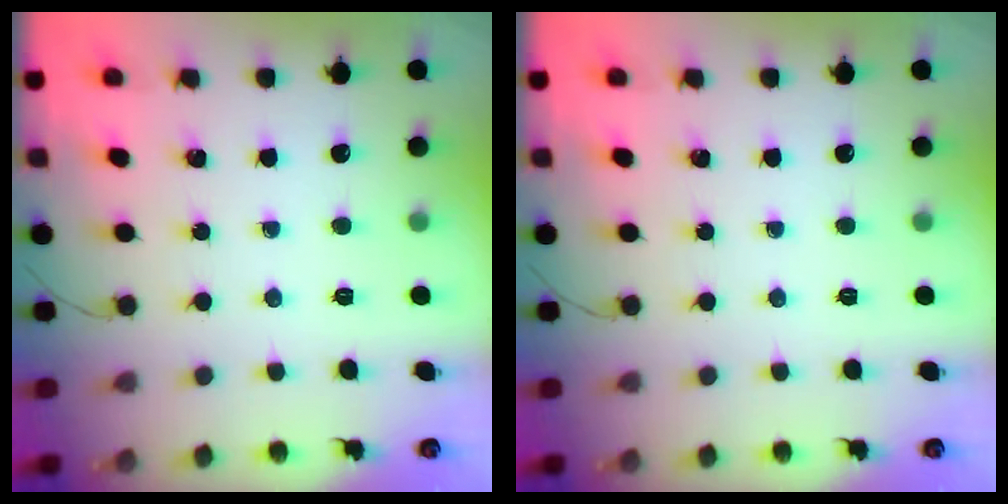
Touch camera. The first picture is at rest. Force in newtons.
{"total": 0.0}